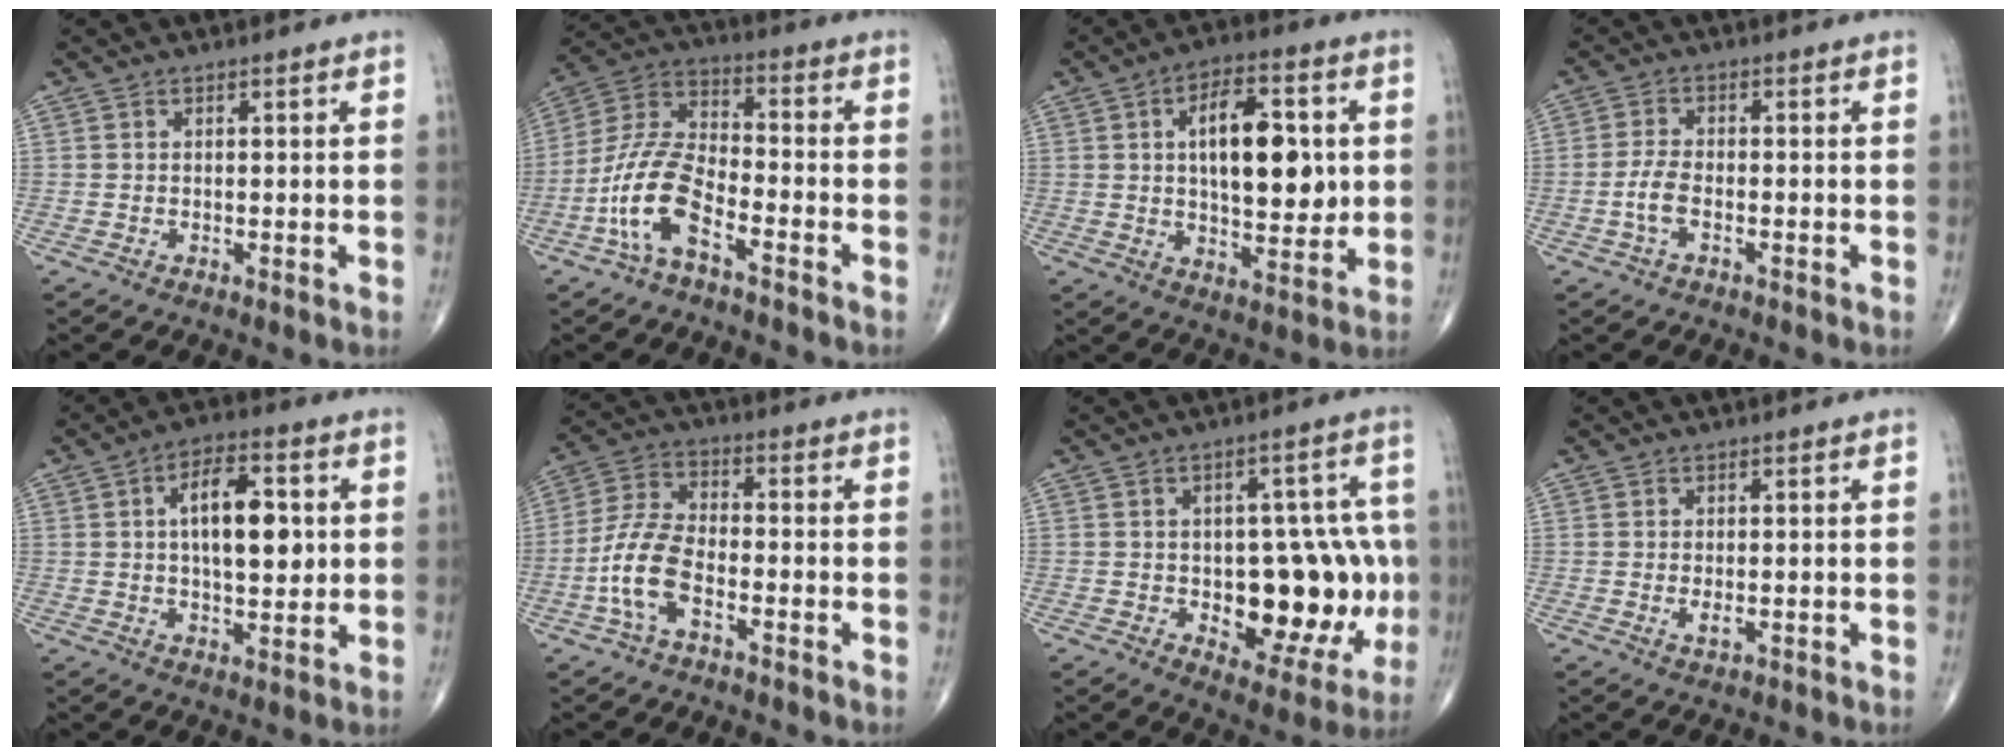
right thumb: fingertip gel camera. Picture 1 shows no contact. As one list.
[{"total": 12.2, "force": [-5.9, 5.0, 9.4], "torque": [-0.205, 0.047, -0.119]}, {"total": 15.9, "force": [2.4, 7.7, 13.7], "torque": [-0.183, -0.004, 0.038]}, {"total": 3.7, "force": [-1.3, 1.6, 3.0], "torque": [-0.069, 0.012, -0.028]}, {"total": 12.4, "force": [2.0, 5.9, 10.7], "torque": [-0.152, 0.002, 0.029]}, {"total": 9.4, "force": [-3.6, 4.4, 7.5], "torque": [-0.165, 0.030, -0.074]}, {"total": 18.5, "force": [-2.3, 10.0, 15.4], "torque": [-0.151, 0.016, -0.012]}, {"total": 1.6, "force": [-0.2, 0.7, 1.4], "torque": [-0.027, -0.006, -0.004]}]